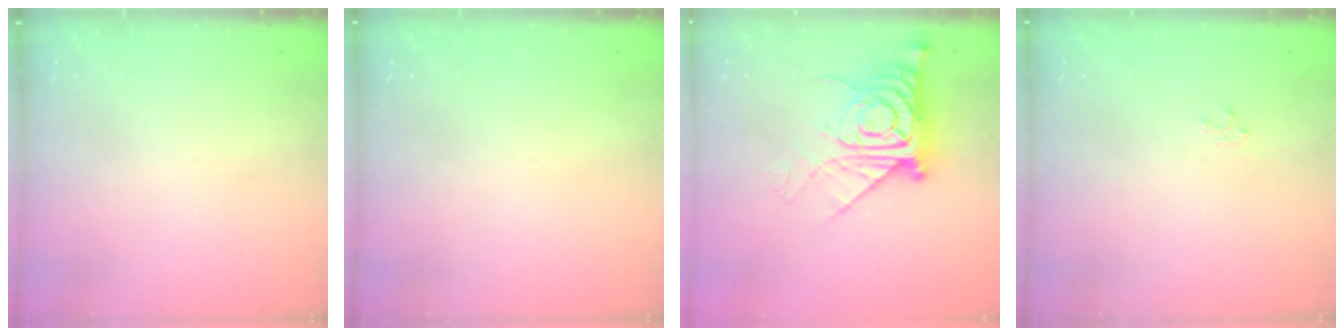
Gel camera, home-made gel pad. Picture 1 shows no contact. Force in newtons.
{"total": 0.7, "press": 0.6, "slide": 0.1}
{"total": 14.0, "press": 13.9, "slide": 1.4}
{"total": 2.9, "press": 2.8, "slide": 0.4}